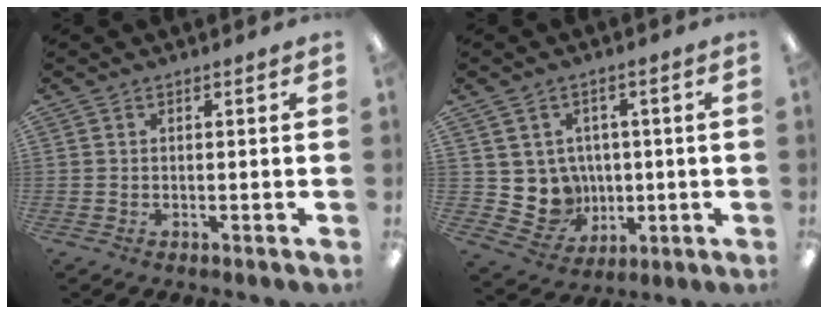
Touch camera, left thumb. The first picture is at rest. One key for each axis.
{"total": 7.5, "fx": 1.8, "fy": 7.2, "fz": 1.0, "tx": -0.040, "ty": -0.014, "tz": 0.046}